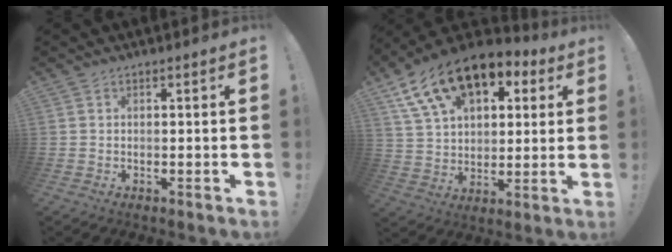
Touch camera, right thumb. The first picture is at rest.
{"total": 18.5, "force": [10.3, 11.1, 10.6], "torque": [-0.174, -0.052, 0.190]}